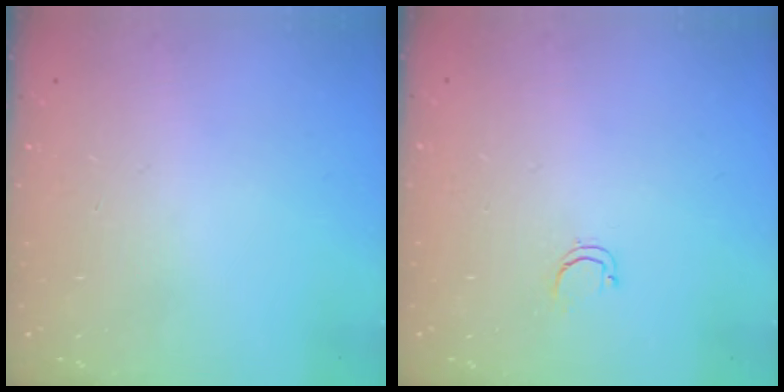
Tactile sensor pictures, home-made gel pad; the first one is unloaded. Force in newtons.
{"total": 3.5, "press": 3.4, "slide": 0.8}